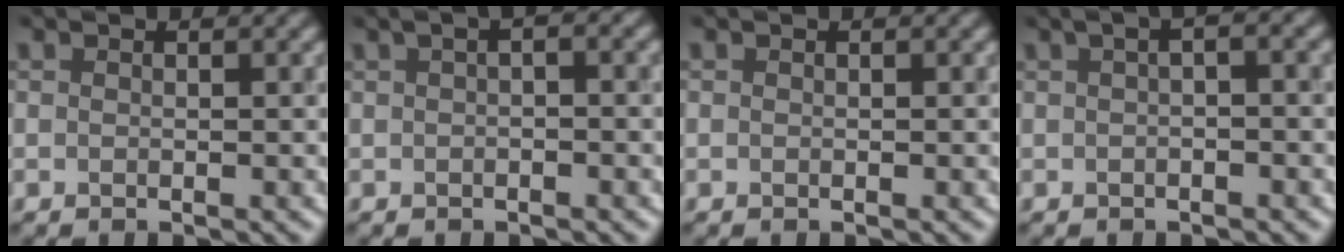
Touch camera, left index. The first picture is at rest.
{"total": 2.2, "force": [0.6, 0.7, 2.0], "torque": [-0.031, 0.012, 0.005]}
{"total": 0.0}
{"total": 2.8, "force": [0.7, 0.9, 2.5], "torque": [-0.035, 0.015, 0.003]}